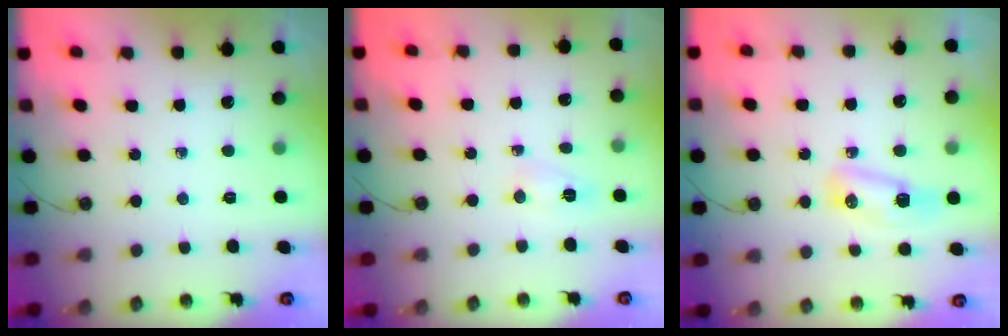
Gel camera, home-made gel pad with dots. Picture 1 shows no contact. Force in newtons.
{"total": 2.7, "press": 2.7, "slide": 0.4}
{"total": 7.3, "press": 7.2, "slide": 0.7}